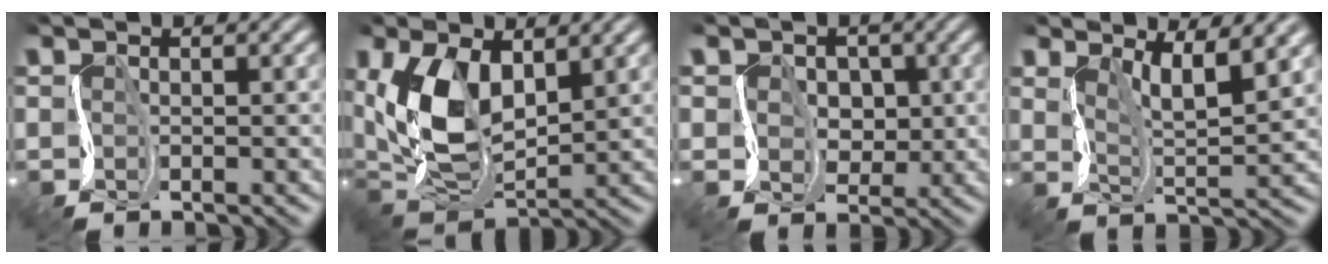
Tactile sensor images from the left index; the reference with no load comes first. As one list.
[{"total": 7.6, "force": [1.1, 4.2, 6.2], "torque": [-0.133, -0.008, 0.010]}, {"total": 4.0, "force": [0.5, 3.4, 2.0], "torque": [-0.042, 0.008, 0.001]}, {"total": 4.5, "force": [2.5, 1.1, 3.6], "torque": [-0.066, -0.009, 0.038]}]